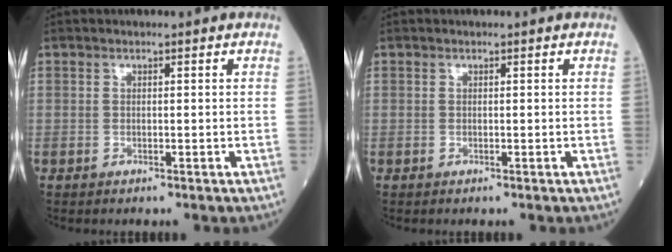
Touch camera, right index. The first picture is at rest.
{"total": 0.0}